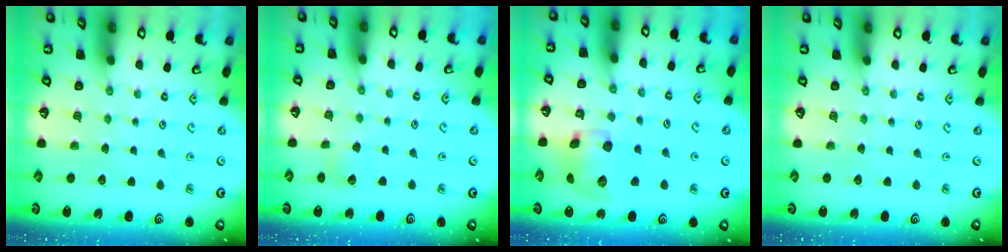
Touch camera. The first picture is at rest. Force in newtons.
{"total": 3.1, "press": 3.0, "slide": 0.3}
{"total": 13.4, "press": 13.2, "slide": 2.0}
{"total": 0.0}